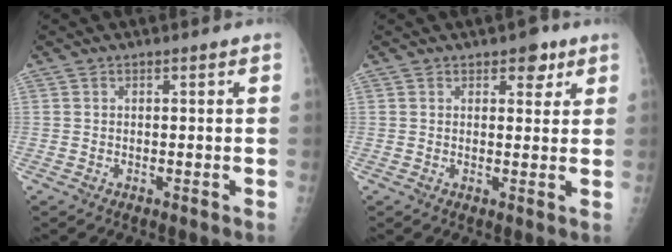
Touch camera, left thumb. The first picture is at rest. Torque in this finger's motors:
{"motor_torque": [0.46, 0.37, 0.23, -0.25, 0.03]}